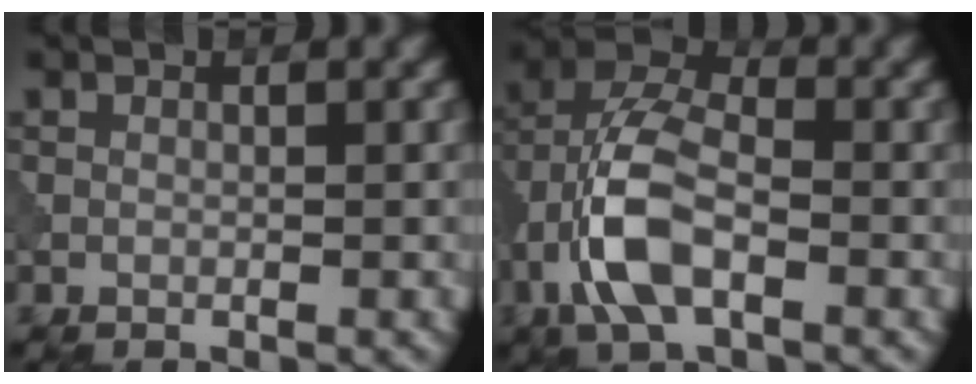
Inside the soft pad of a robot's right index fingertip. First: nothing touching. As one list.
[{"total": 7.0, "force": [-2.3, 3.5, 5.6], "torque": [-0.118, 0.013, -0.051]}]